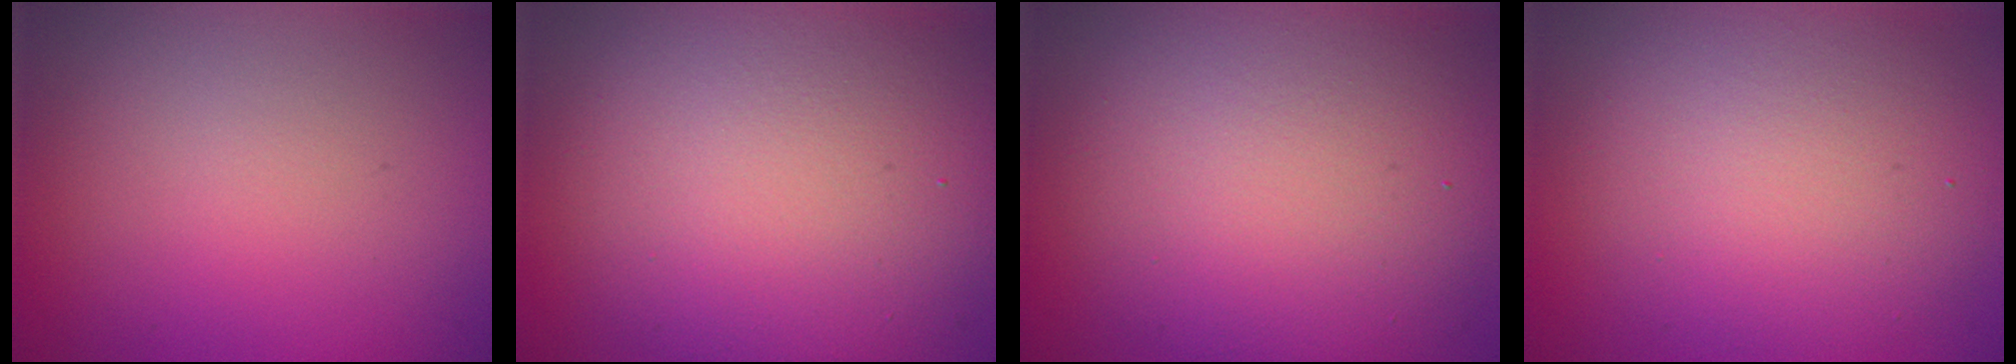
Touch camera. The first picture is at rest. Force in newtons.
{"total": 11.5, "press": 11.5, "slide": 0.3}
{"total": 10.1, "press": 10.0, "slide": 1.1}
{"total": 7.4, "press": 7.4, "slide": 0.4}